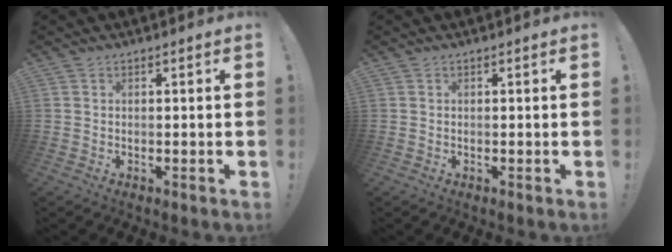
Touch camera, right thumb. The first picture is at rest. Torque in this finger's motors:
{"motor_torque": [0.02, 0.02, 0.00, -0.01, 0.00]}